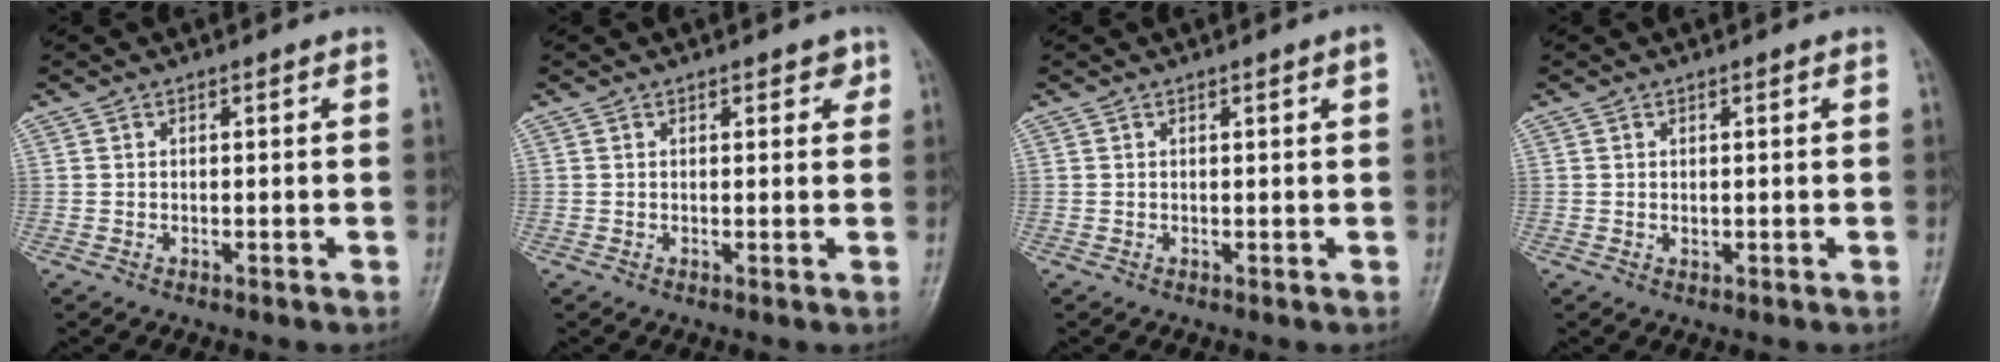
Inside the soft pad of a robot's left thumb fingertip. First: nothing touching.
{"total": 2.2, "force": [1.4, 1.2, 1.2], "torque": [0.003, -0.005, 0.015]}
{"total": 1.2, "force": [0.6, 0.0, 1.1], "torque": [-0.017, 0.000, 0.009]}
{"total": 0.8, "force": [0.3, 0.5, 0.5], "torque": [-0.006, -0.003, 0.007]}